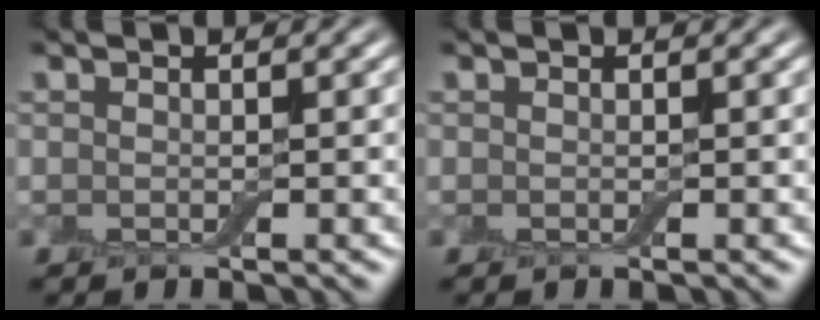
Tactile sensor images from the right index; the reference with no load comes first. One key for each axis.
{"total": 0.0}